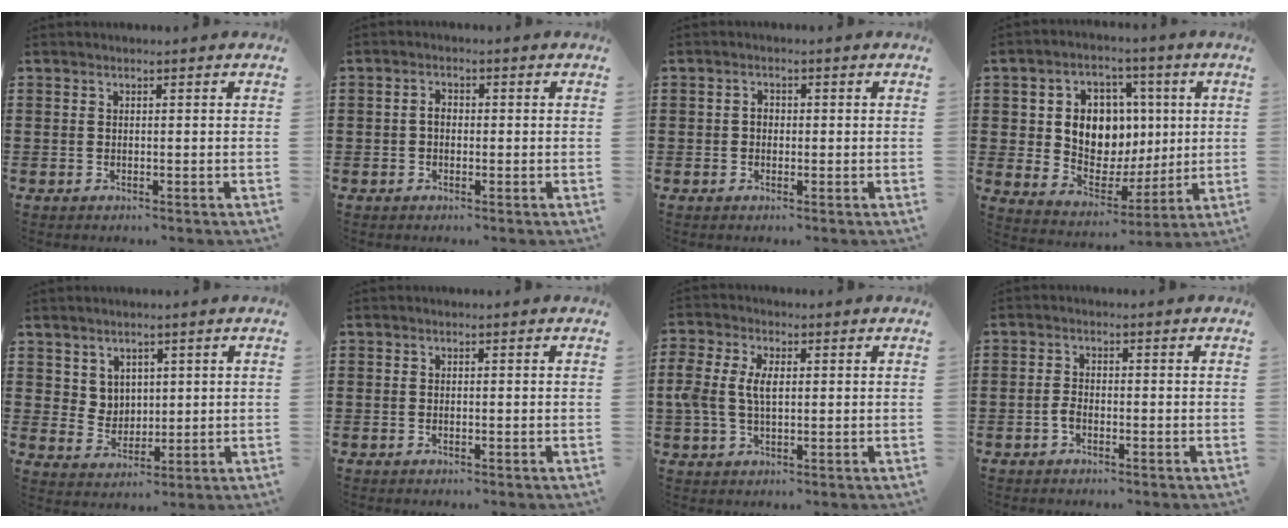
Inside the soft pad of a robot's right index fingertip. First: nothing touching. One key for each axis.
{"total": 1.8, "fx": -0.3, "fy": 1.1, "fz": 1.4, "tx": -0.036, "ty": -0.002, "tz": -0.008}
{"total": 1.3, "fx": -0.1, "fy": 0.9, "fz": 0.9, "tx": -0.018, "ty": 0.002, "tz": -0.003}
{"total": 9.3, "fx": 2.2, "fy": 7.8, "fz": 4.5, "tx": -0.102, "ty": 0.003, "tz": 0.046}
{"total": 4.1, "fx": 2.7, "fy": 3.0, "fz": 0.6, "tx": -0.029, "ty": 0.003, "tz": 0.052}
{"total": 0.0}
{"total": 5.0, "fx": 0.5, "fy": 2.9, "fz": 4.0, "tx": -0.105, "ty": 0.003, "tz": 0.000}
{"total": 1.8, "fx": -0.8, "fy": 0.9, "fz": 1.4, "tx": -0.036, "ty": -0.001, "tz": -0.018}